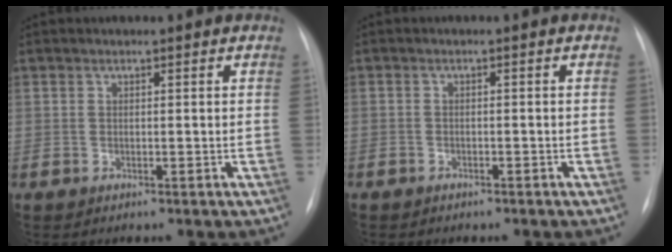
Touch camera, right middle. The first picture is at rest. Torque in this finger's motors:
{"motor_torque": [0.27, -0.65, -0.95, -0.21]}